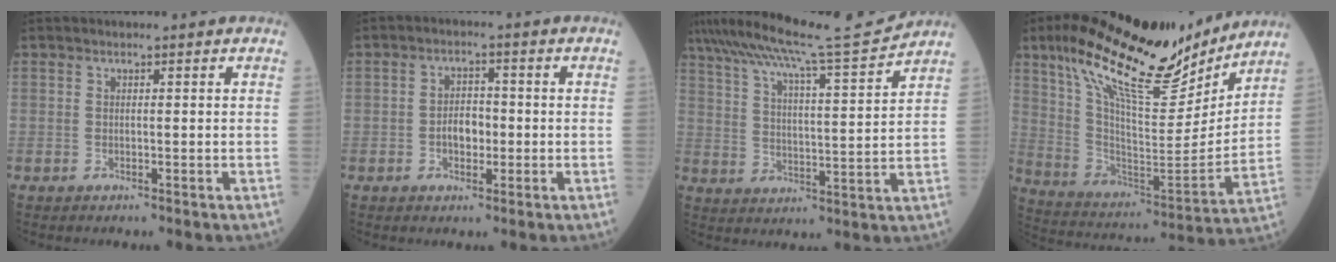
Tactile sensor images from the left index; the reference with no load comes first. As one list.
[{"total": 3.7, "force": [-0.8, 2.2, 2.8], "torque": [-0.051, 0.007, -0.016]}, {"total": 14.6, "force": [13.4, -1.7, 5.5], "torque": [-0.103, -0.021, 0.207]}, {"total": 22.9, "force": [16.3, 6.2, 14.9], "torque": [-0.262, 0.011, 0.279]}]